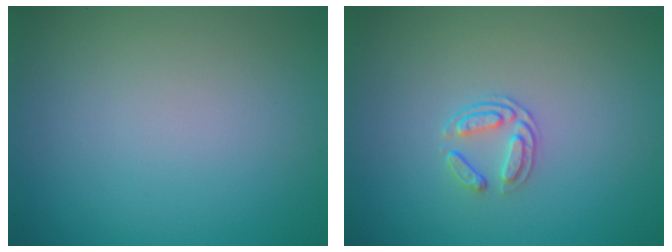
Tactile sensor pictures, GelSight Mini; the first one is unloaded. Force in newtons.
{"total": 1.7, "press": 1.3, "slide": 1.1}